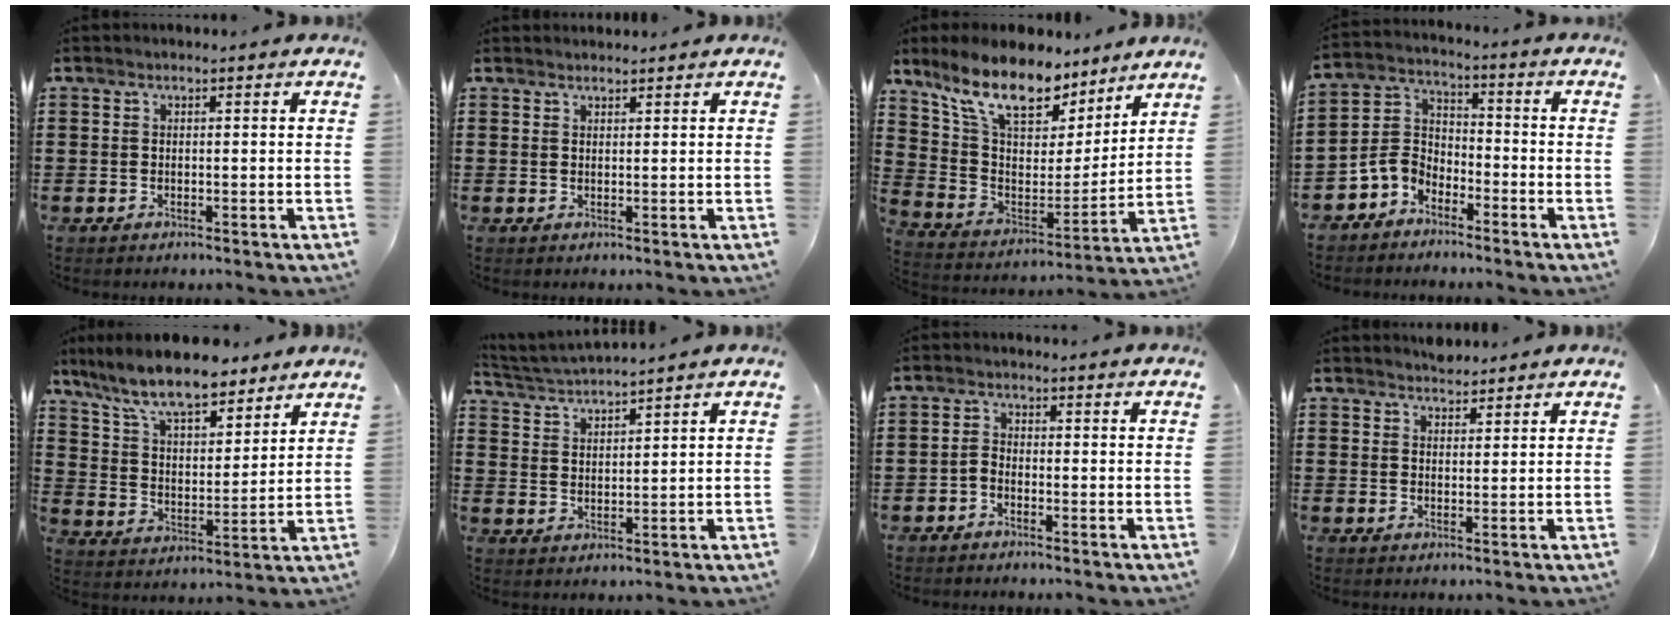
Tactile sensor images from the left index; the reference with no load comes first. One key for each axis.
{"total": 1.0, "fx": 1.0, "fy": 0.2, "fz": 0.1, "tx": -0.003, "ty": -0.001, "tz": 0.020}
{"total": 12.5, "fx": 9.4, "fy": 4.8, "fz": 6.7, "tx": -0.155, "ty": -0.050, "tz": 0.165}
{"total": 5.2, "fx": -3.9, "fy": 3.2, "fz": 1.0, "tx": -0.045, "ty": 0.006, "tz": -0.086}
{"total": 10.8, "fx": 9.0, "fy": 2.6, "fz": 5.4, "tx": -0.138, "ty": -0.033, "tz": 0.163}
{"total": 3.2, "fx": 3.1, "fy": -0.5, "fz": 0.3, "tx": -0.019, "ty": -0.015, "tz": 0.055}
{"total": 1.5, "fx": -1.3, "fy": 0.4, "fz": 0.5, "tx": -0.014, "ty": 0.004, "tz": -0.027}
{"total": 2.0, "fx": 1.9, "fy": 0.5, "fz": 0.0, "tx": -0.004, "ty": 0.003, "tz": 0.038}